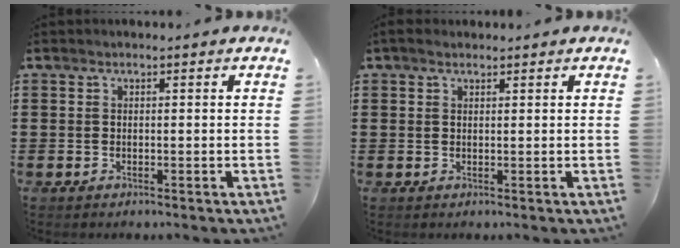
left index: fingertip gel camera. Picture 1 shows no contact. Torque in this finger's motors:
{"motor_torque": [2.14, 0.00, 0.36, 0.09]}